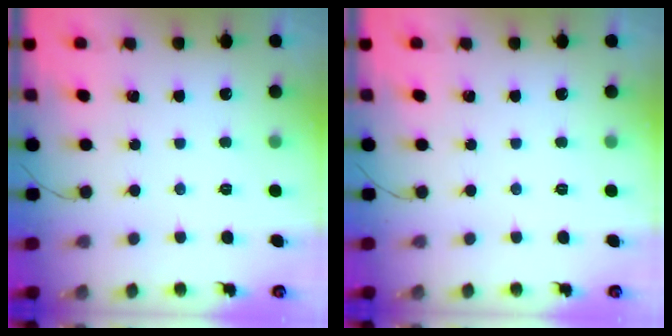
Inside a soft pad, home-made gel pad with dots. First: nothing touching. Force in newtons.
{"total": 0.0}